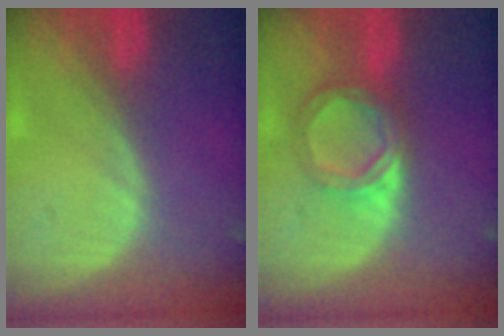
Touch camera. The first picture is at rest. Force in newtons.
{"total": 5.6, "press": 5.2, "slide": 1.9}